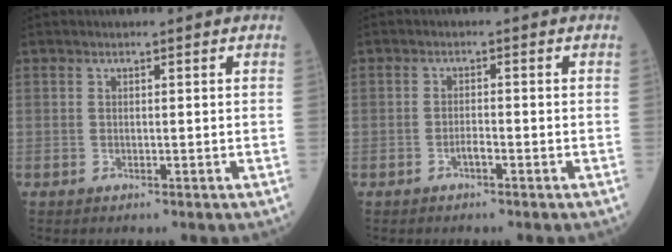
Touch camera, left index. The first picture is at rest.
{"total": 1.4, "force": [-0.9, 0.2, 1.0], "torque": [-0.020, 0.002, -0.017]}